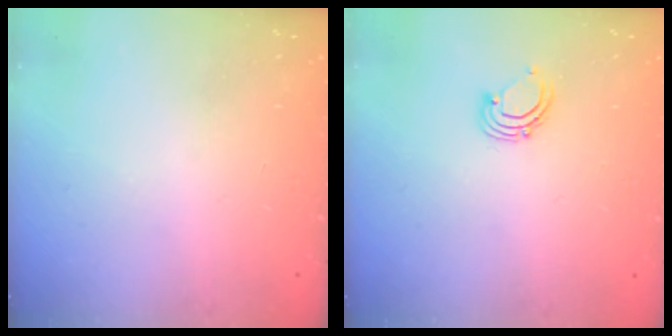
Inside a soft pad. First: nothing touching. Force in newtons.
{"total": 2.9, "press": 2.9, "slide": 0.2}